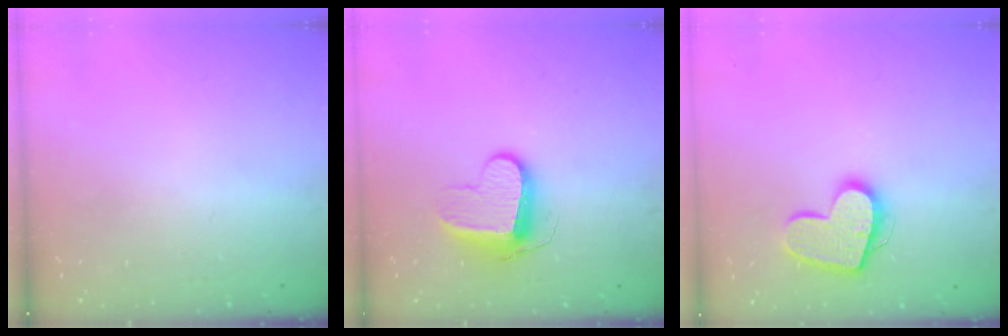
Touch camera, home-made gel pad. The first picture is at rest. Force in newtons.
{"total": 9.9, "press": 9.9, "slide": 0.3}
{"total": 15.3, "press": 15.3, "slide": 1.1}